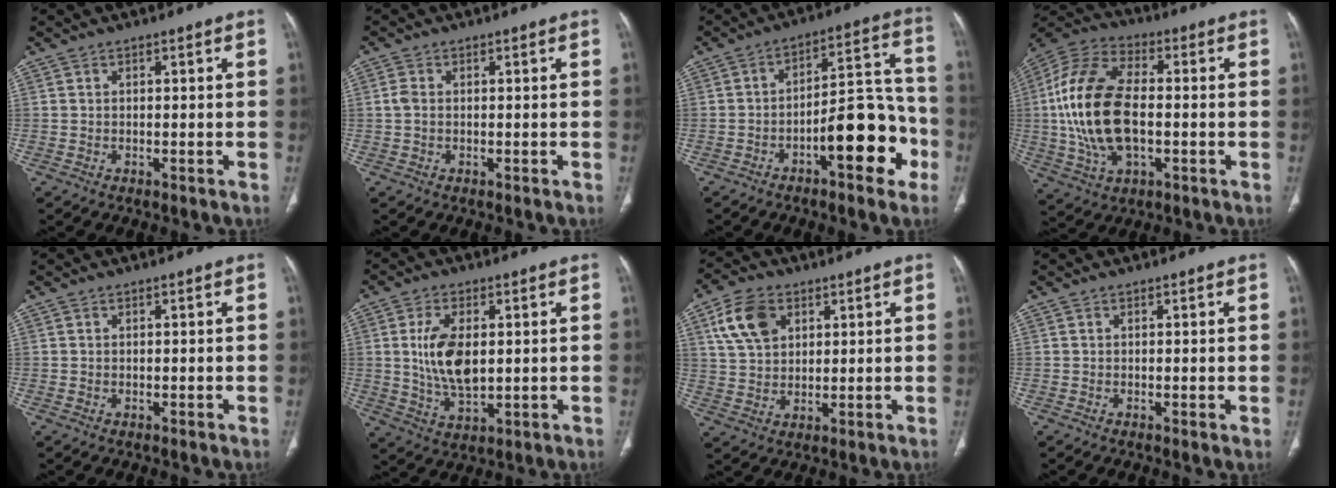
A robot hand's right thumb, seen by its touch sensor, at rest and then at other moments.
{"total": 1.9, "force": [0.1, 1.3, 1.4], "torque": [-0.037, 0.003, -0.001]}
{"total": 15.4, "force": [-6.2, 6.0, 12.8], "torque": [-0.155, 0.059, -0.091]}
{"total": 20.3, "force": [-0.7, 11.2, 17.0], "torque": [-0.353, 0.015, -0.013]}
{"total": 0.0}
{"total": 10.4, "force": [1.2, 5.5, 8.7], "torque": [-0.166, -0.011, 0.032]}
{"total": 9.8, "force": [4.1, 6.6, 5.9], "torque": [-0.099, -0.005, 0.080]}
{"total": 0.9, "force": [0.0, 0.2, 0.8], "torque": [-0.017, -0.004, 0.000]}